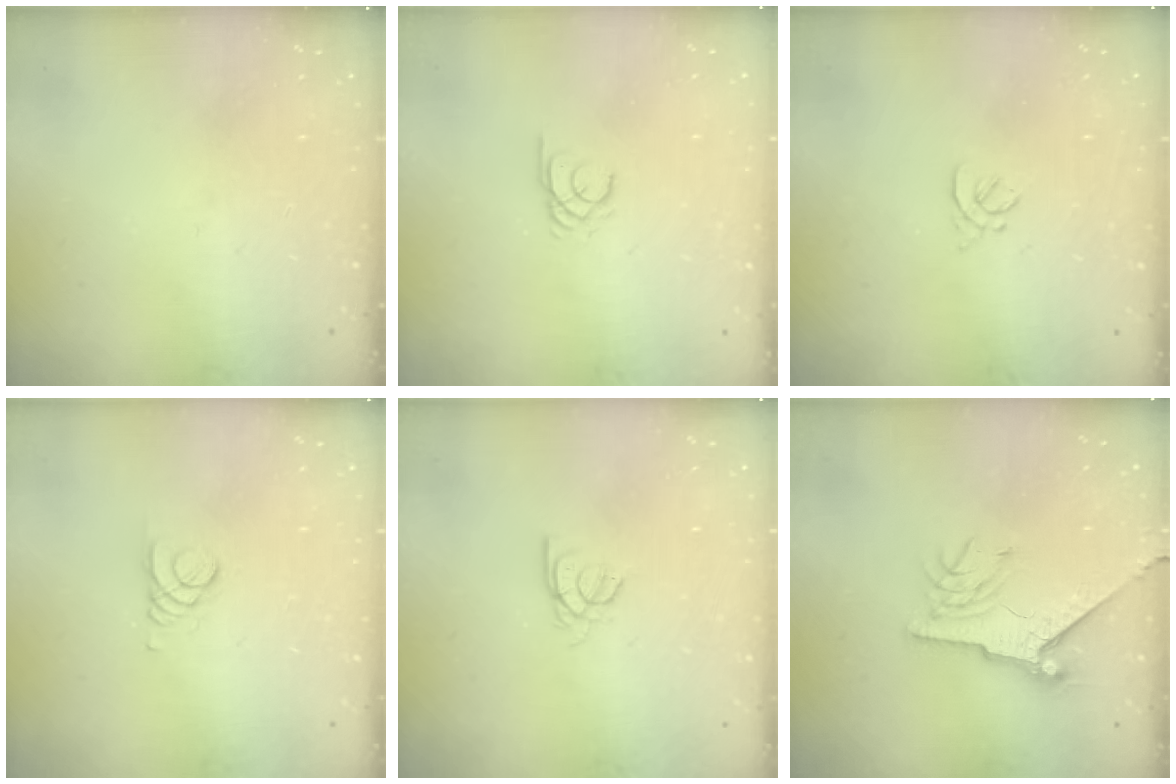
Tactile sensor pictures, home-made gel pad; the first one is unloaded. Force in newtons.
{"total": 1.7, "press": 1.7, "slide": 0.2}
{"total": 2.1, "press": 2.0, "slide": 0.7}
{"total": 0.7, "press": 0.7, "slide": 0.1}
{"total": 2.4, "press": 2.4, "slide": 0.4}
{"total": 7.6, "press": 7.6, "slide": 1.0}